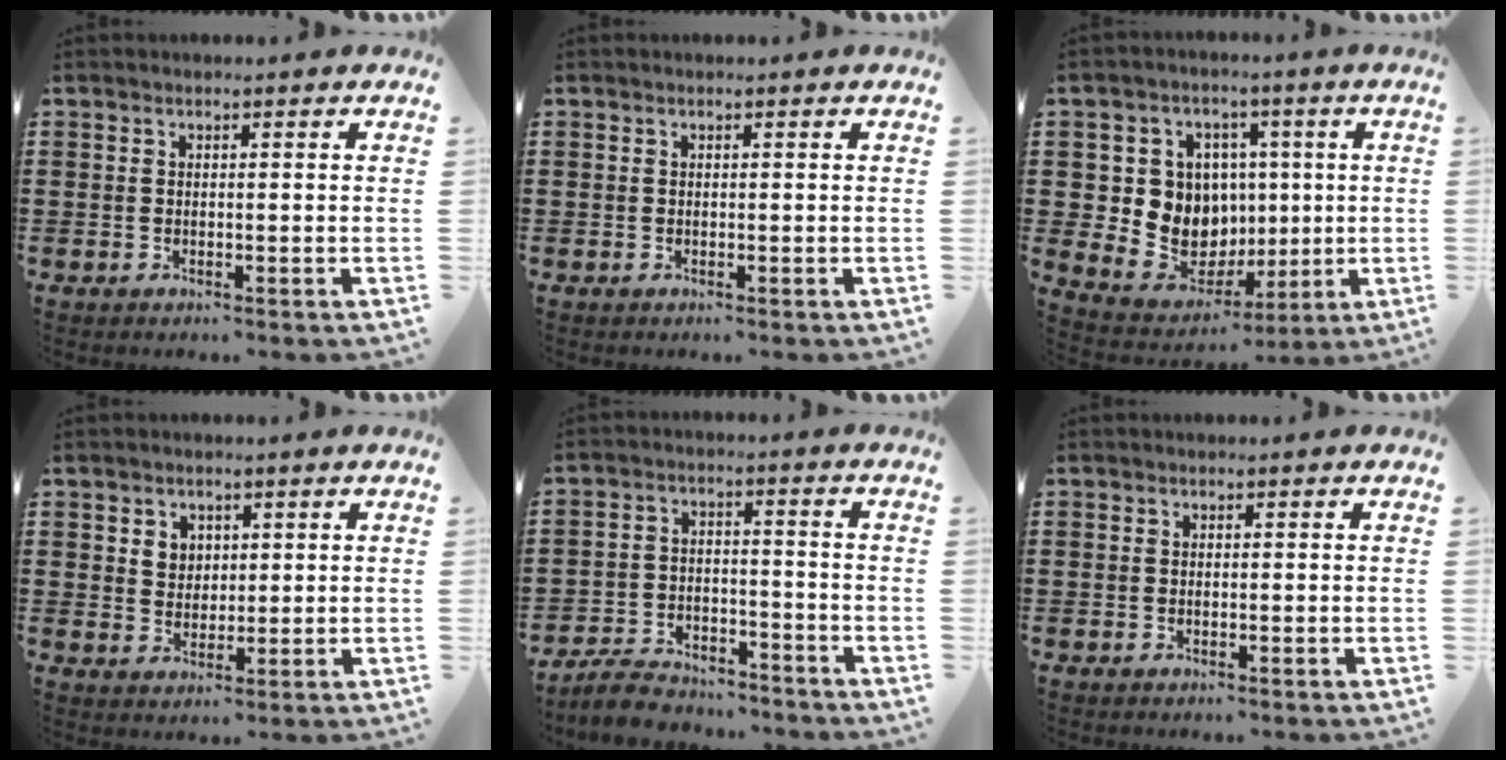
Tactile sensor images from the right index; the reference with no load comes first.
{"total": 0.0}
{"total": 9.3, "force": [0.9, 8.9, 2.6], "torque": [-0.082, -0.008, 0.028]}
{"total": 2.9, "force": [1.5, 2.4, 0.6], "torque": [-0.013, 0.005, 0.026]}
{"total": 5.5, "force": [-5.3, 1.1, 1.1], "torque": [-0.031, 0.008, -0.105]}
{"total": 0.0}